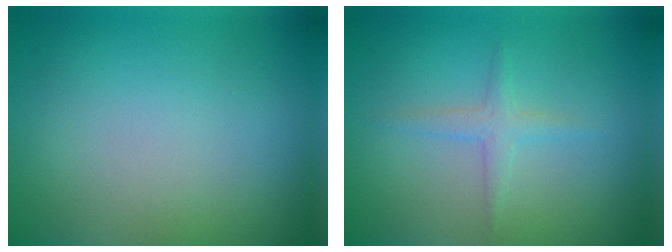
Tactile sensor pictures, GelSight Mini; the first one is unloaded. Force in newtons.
{"total": 1.5, "press": 1.5, "slide": 0.0}